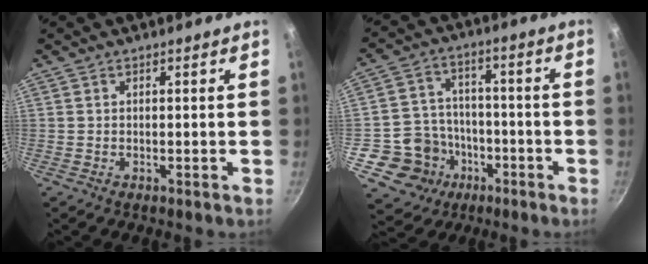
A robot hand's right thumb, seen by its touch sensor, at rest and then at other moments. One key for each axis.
{"total": 12.1, "fx": -4.4, "fy": 11.0, "fz": 2.8, "tx": -0.011, "ty": 0.052, "tz": -0.066}